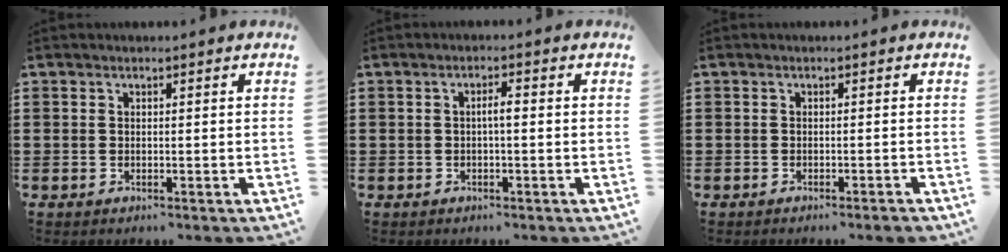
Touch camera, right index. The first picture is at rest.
{"total": 1.9, "force": [-0.2, 0.3, 1.8], "torque": [-0.035, 0.003, -0.005]}
{"total": 1.1, "force": [-1.0, -0.1, 0.5], "torque": [-0.009, -0.002, -0.019]}